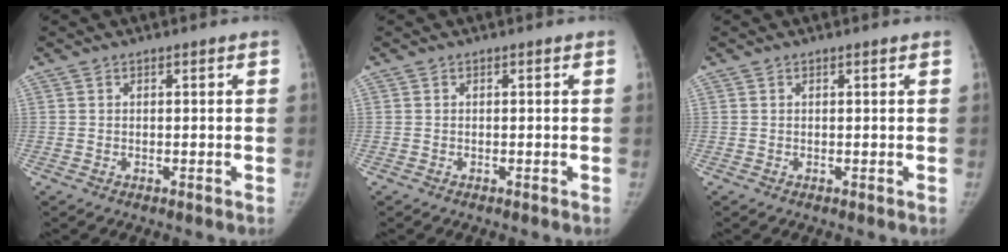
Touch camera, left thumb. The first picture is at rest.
{"total": 0.0}
{"total": 0.5, "force": [0.4, -0.1, 0.3], "torque": [-0.011, -0.001, 0.011]}